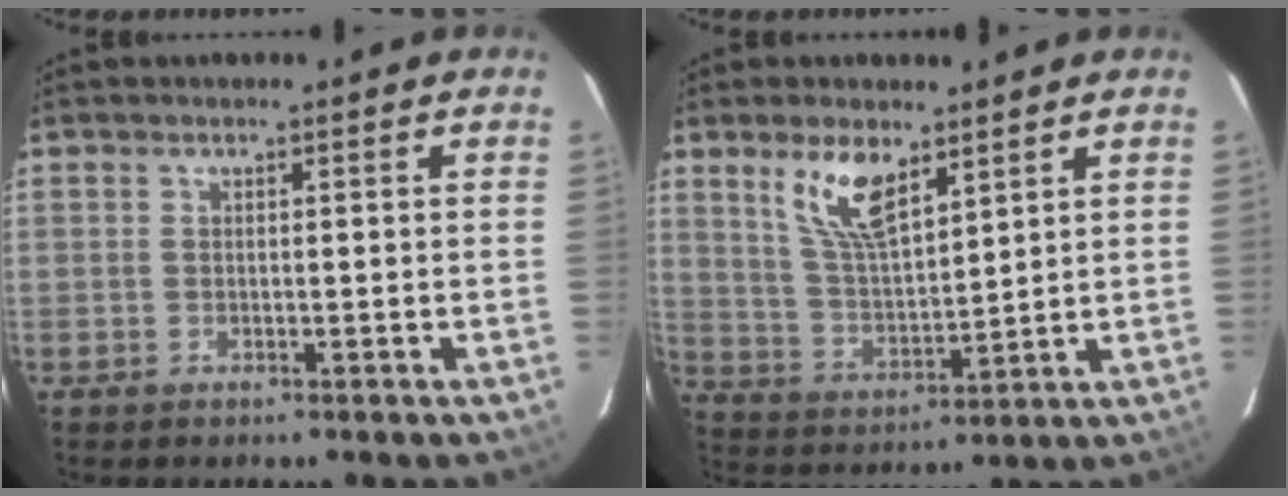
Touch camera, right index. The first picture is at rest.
{"total": 9.7, "force": [6.0, 3.7, 6.7], "torque": [-0.127, 0.003, 0.125]}